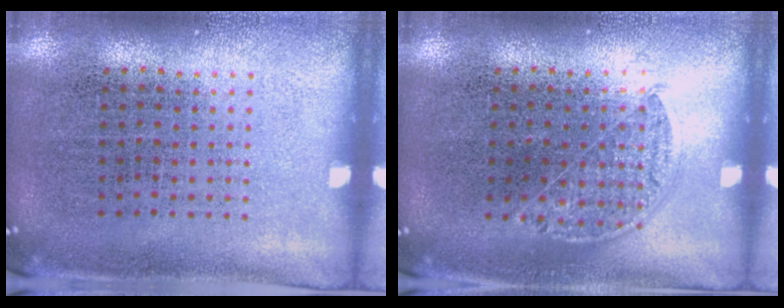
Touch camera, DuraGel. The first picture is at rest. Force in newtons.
{"total": 0.8, "press": 0.6, "slide": 0.6}